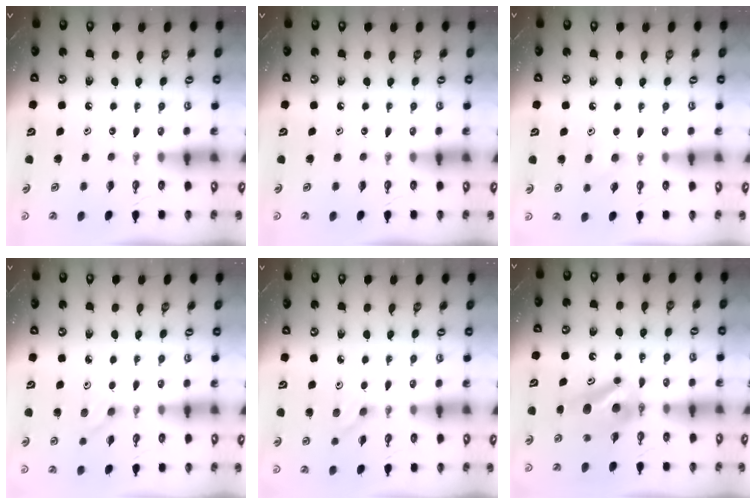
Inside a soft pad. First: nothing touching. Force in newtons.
{"total": 0.0}
{"total": 4.2, "press": 4.0, "slide": 1.2}
{"total": 2.6, "press": 2.1, "slide": 1.5}
{"total": 2.6, "press": 2.1, "slide": 1.5}
{"total": 8.2, "press": 5.9, "slide": 5.7}